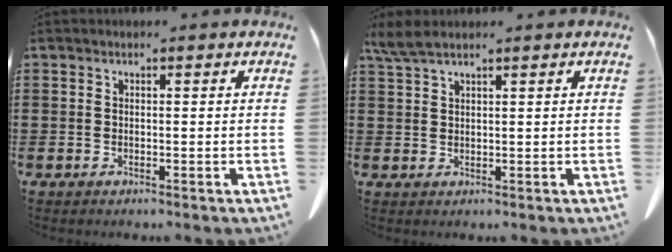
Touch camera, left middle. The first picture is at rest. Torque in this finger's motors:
{"motor_torque": [0.30, -0.21, 0.14, 0.04]}